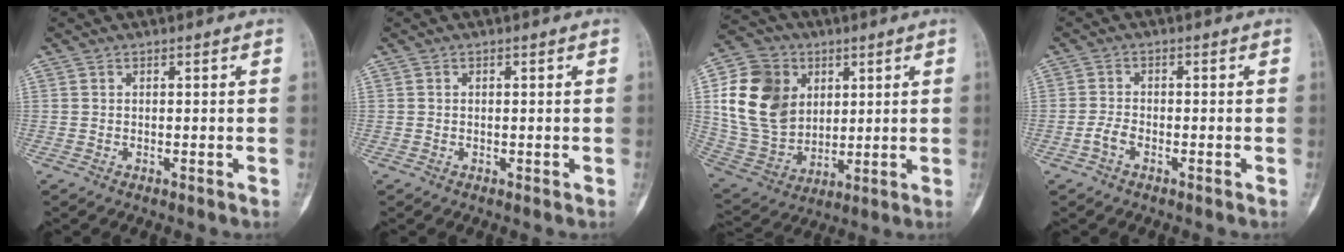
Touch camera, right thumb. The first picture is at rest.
{"total": 0.0}
{"total": 18.5, "force": [4.5, 14.6, 10.3], "torque": [-0.178, -0.004, 0.094]}
{"total": 2.3, "force": [-1.2, 1.1, 1.5], "torque": [-0.034, 0.010, -0.027]}